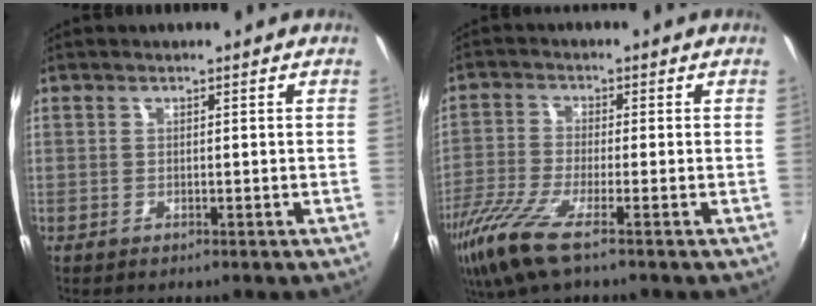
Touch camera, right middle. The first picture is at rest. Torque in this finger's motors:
{"motor_torque": [1.22, -0.92, 0.51, 0.17]}